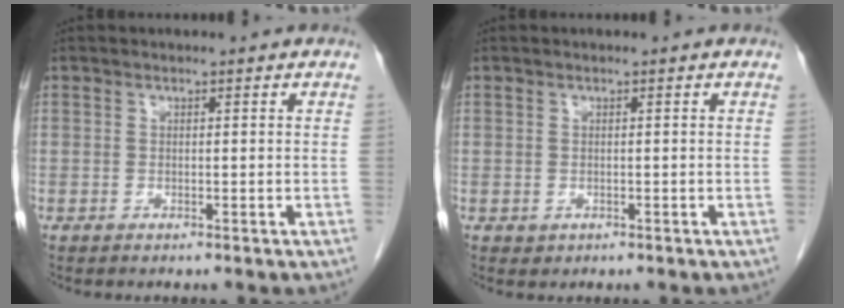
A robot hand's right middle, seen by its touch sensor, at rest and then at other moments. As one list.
[{"total": 0.6, "force": [-0.1, 0.5, 0.2], "torque": [-0.005, 0.000, 0.003]}]